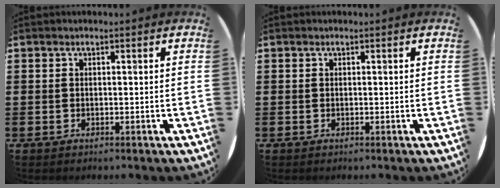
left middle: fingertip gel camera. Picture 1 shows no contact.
{"total": 0.0}